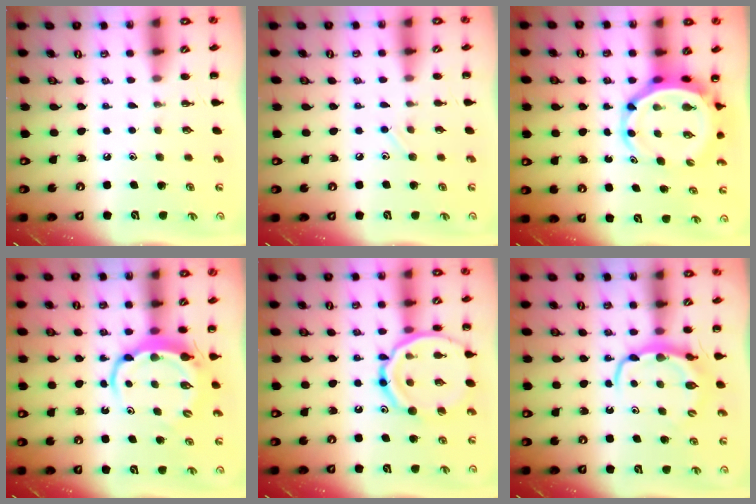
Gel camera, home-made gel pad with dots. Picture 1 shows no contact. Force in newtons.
{"total": 4.0, "press": 3.8, "slide": 1.2}
{"total": 6.5, "press": 6.2, "slide": 2.1}
{"total": 6.7, "press": 6.6, "slide": 0.9}
{"total": 17.8, "press": 17.7, "slide": 1.9}
{"total": 6.4, "press": 6.4, "slide": 0.4}